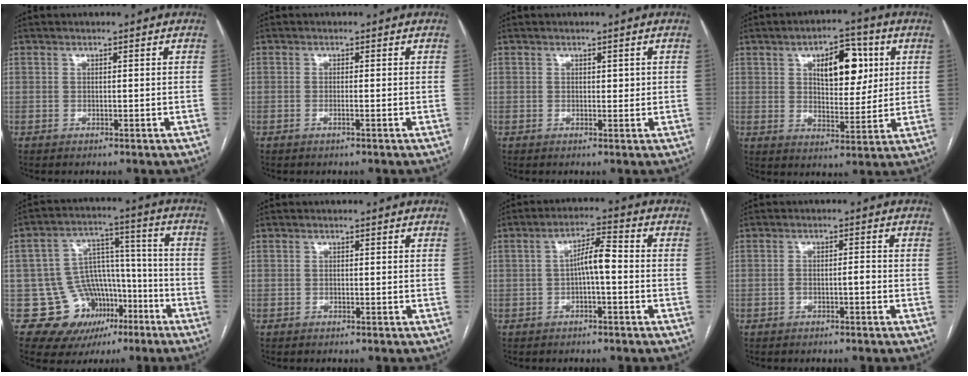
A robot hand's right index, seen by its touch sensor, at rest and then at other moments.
{"total": 0.8, "force": [-0.4, -0.2, 0.7], "torque": [-0.013, 0.000, -0.007]}
{"total": 1.2, "force": [0.3, 0.7, 0.9], "torque": [-0.008, 0.001, 0.005]}
{"total": 10.3, "force": [3.5, 4.6, 8.5], "torque": [-0.121, 0.015, 0.057]}
{"total": 13.6, "force": [-5.9, 11.6, 4.2], "torque": [-0.057, 0.070, -0.074]}
{"total": 0.0}
{"total": 4.9, "force": [-0.5, 0.9, 4.8], "torque": [-0.078, 0.019, -0.009]}
{"total": 1.8, "force": [-0.8, 0.4, 1.6], "torque": [-0.026, 0.006, -0.012]}